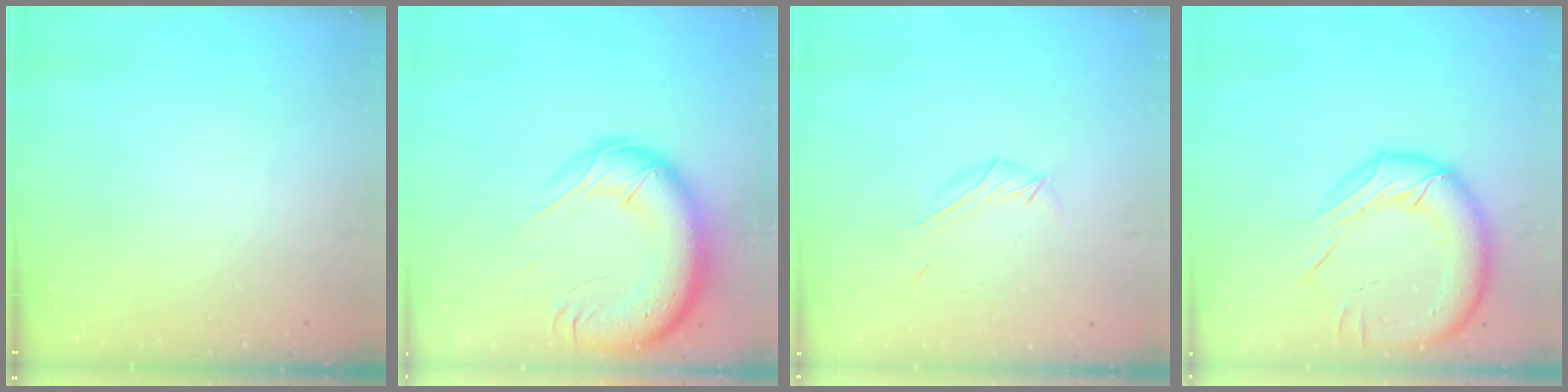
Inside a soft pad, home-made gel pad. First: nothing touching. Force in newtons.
{"total": 22.3, "press": 21.7, "slide": 5.0}
{"total": 6.1, "press": 5.9, "slide": 1.4}
{"total": 18.6, "press": 18.2, "slide": 3.5}